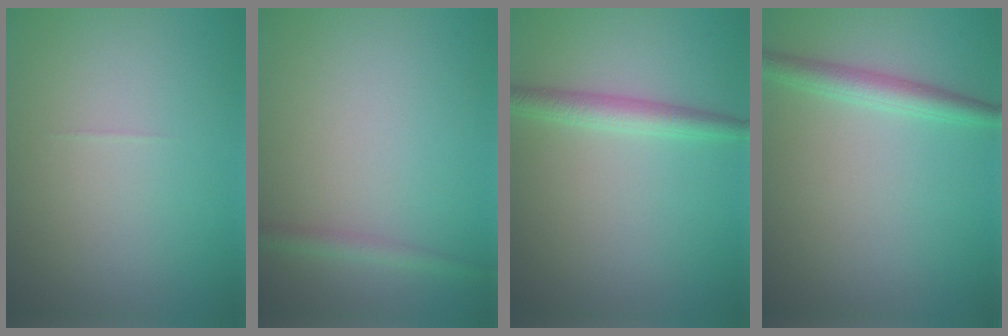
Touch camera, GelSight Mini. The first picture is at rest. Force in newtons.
{"total": 1.3, "press": 1.3, "slide": 0.0}
{"total": 2.5, "press": 2.5, "slide": 0.1}
{"total": 2.6, "press": 2.6, "slide": 0.1}